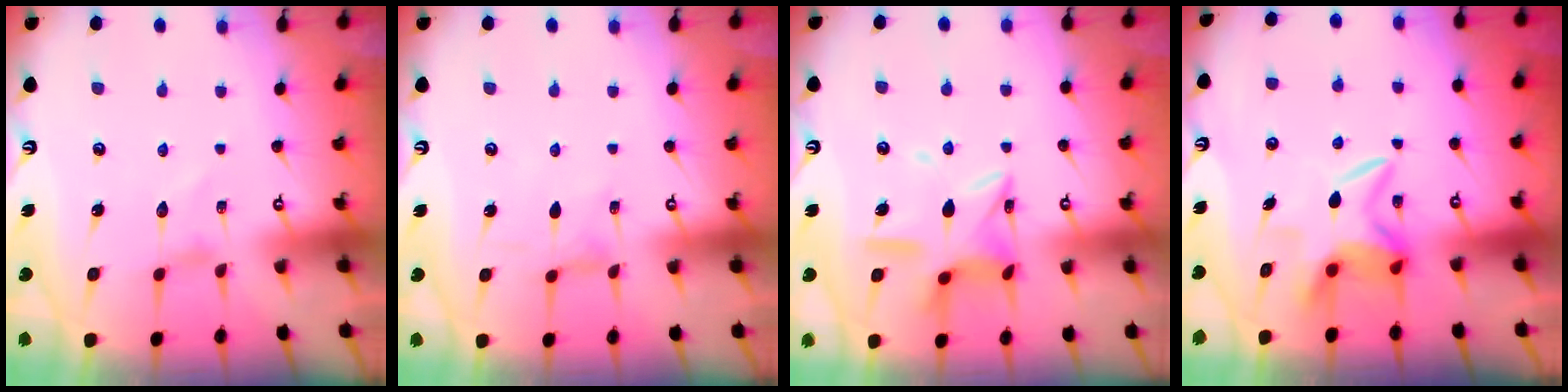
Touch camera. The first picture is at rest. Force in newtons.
{"total": 0.0}
{"total": 12.1, "press": 12.1, "slide": 0.8}
{"total": 6.2, "press": 6.2, "slide": 1.1}